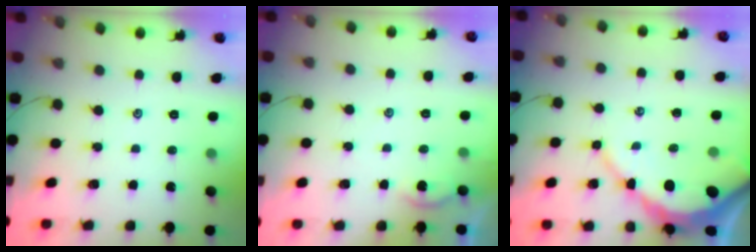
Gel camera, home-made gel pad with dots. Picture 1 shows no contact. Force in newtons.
{"total": 1.2, "press": 1.2, "slide": 0.2}
{"total": 8.0, "press": 8.0, "slide": 0.9}